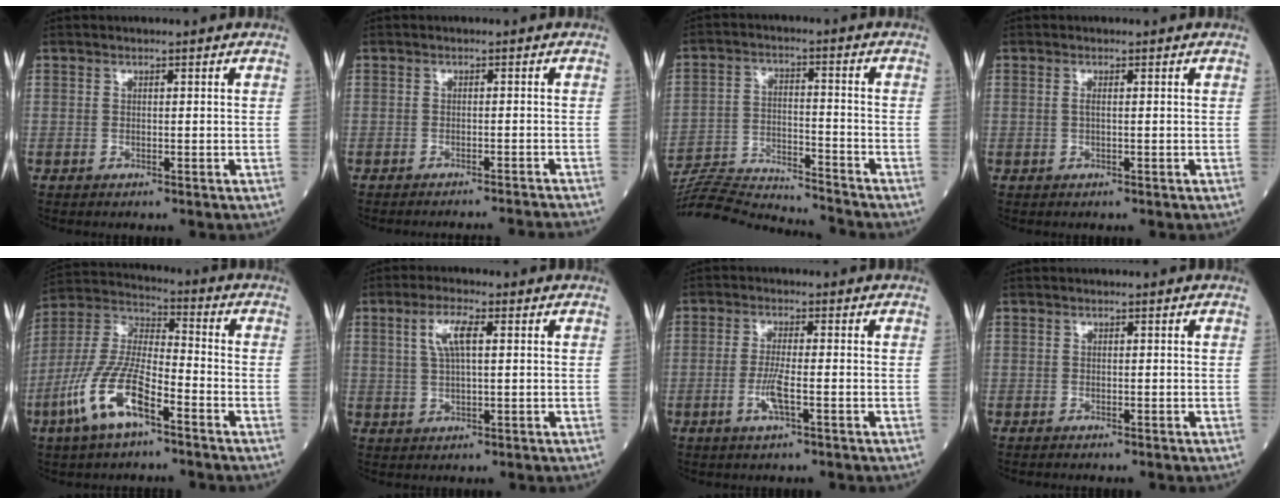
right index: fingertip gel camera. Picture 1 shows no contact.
{"total": 8.4, "force": [-8.1, -1.3, 1.5], "torque": [-0.007, -0.013, -0.093]}
{"total": 16.7, "force": [-16.3, 0.2, 3.5], "torque": [-0.071, 0.005, -0.259]}
{"total": 0.7, "force": [0.0, 0.0, 0.7], "torque": [-0.019, -0.002, -0.001]}
{"total": 12.8, "force": [-6.4, 3.7, 10.5], "torque": [-0.231, -0.002, -0.124]}
{"total": 5.0, "force": [1.6, 1.2, 4.6], "torque": [-0.096, 0.009, 0.033]}
{"total": 4.0, "force": [-1.4, 0.2, 3.7], "torque": [-0.079, -0.006, -0.030]}
{"total": 0.0}